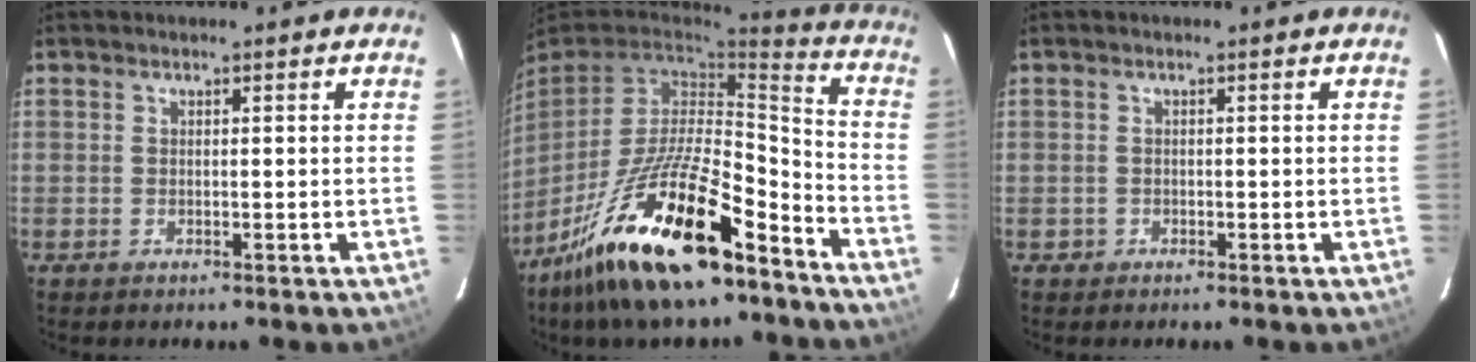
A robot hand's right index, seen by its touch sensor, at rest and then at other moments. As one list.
[{"total": 23.4, "force": [-15.6, 7.0, 15.9], "torque": [-0.304, -0.014, -0.268]}, {"total": 1.0, "force": [-0.5, 0.9, -0.1], "torque": [-0.001, 0.004, -0.006]}]